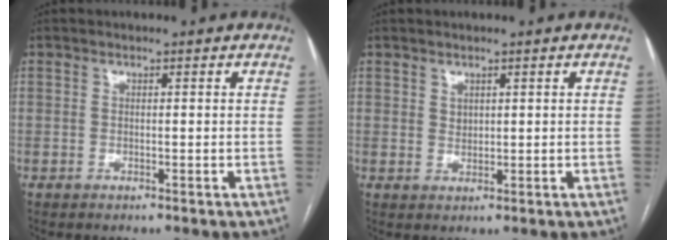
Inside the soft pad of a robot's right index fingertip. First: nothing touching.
{"total": 1.3, "force": [0.8, 1.0, 0.5], "torque": [-0.004, -0.005, 0.016]}